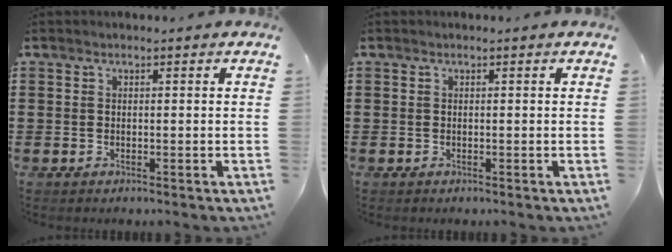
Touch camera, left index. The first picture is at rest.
{"total": 0.0}